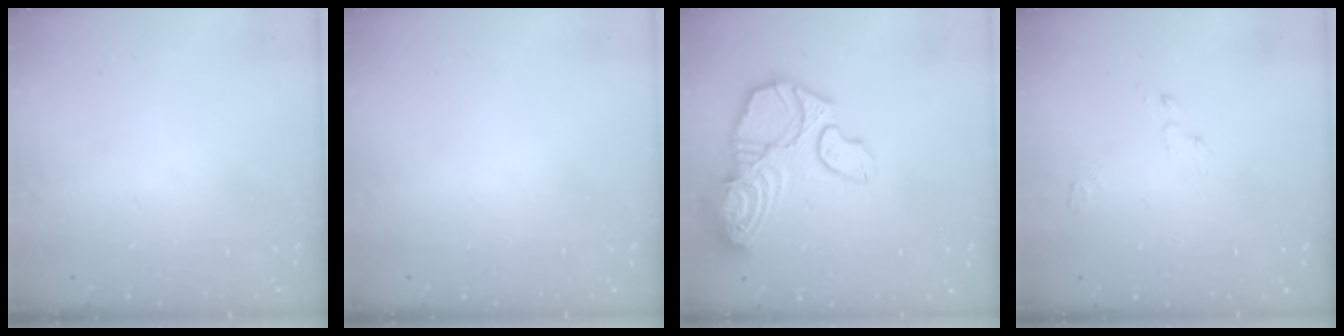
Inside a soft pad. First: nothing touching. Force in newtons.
{"total": 0.0}
{"total": 19.7, "press": 19.7, "slide": 1.8}
{"total": 2.6, "press": 2.6, "slide": 0.2}